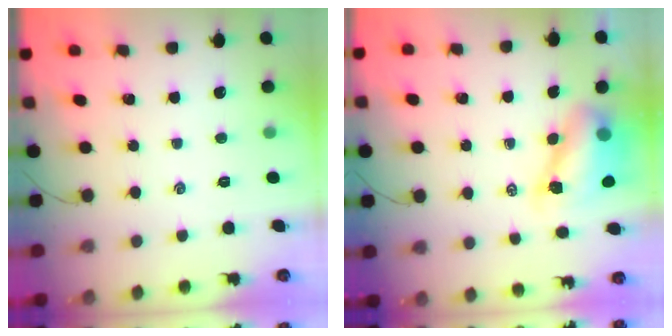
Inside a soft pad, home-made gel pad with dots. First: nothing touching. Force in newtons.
{"total": 8.1, "press": 7.9, "slide": 1.9}